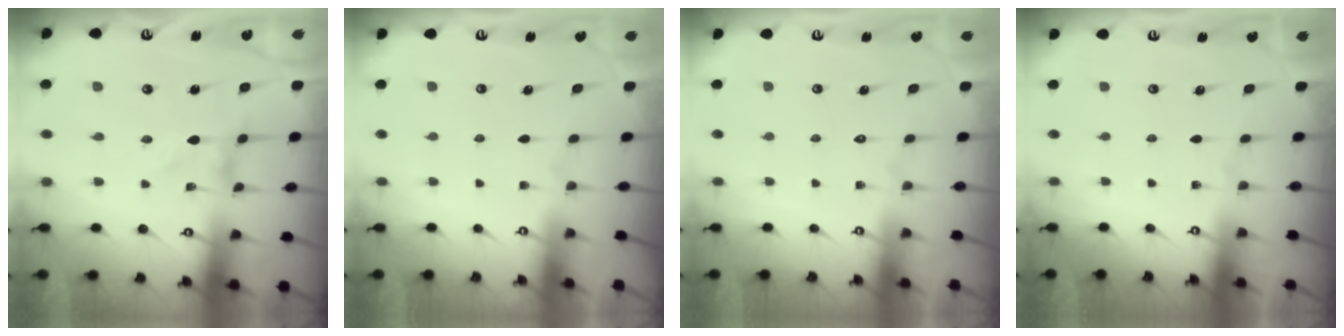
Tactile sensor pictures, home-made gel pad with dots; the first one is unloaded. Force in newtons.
{"total": 1.8, "press": 1.8, "slide": 0.2}
{"total": 1.5, "press": 1.5, "slide": 0.1}
{"total": 0.0}